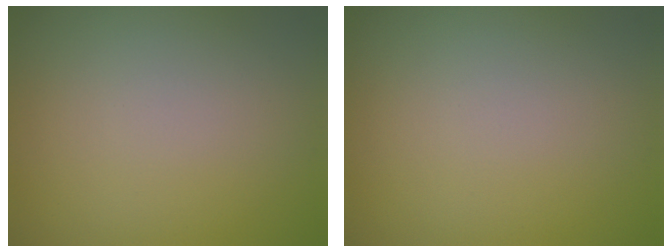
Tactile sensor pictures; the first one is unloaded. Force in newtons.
{"total": 0.0}